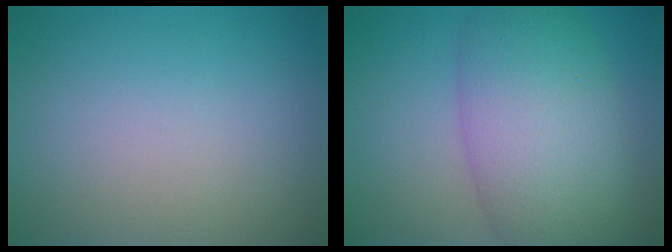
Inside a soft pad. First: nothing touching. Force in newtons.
{"total": 8.6, "press": 8.6, "slide": 0.2}